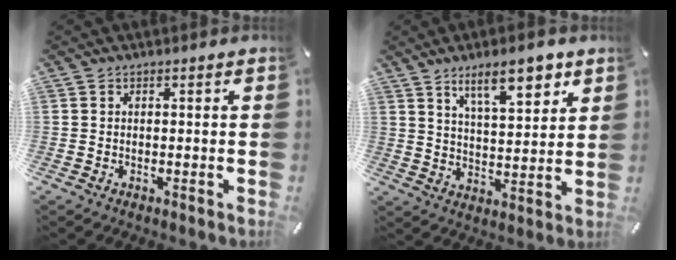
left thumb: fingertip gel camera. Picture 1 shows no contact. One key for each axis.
{"total": 12.3, "fx": 8.0, "fy": 4.6, "fz": 8.2, "tx": -0.120, "ty": -0.035, "tz": 0.135}